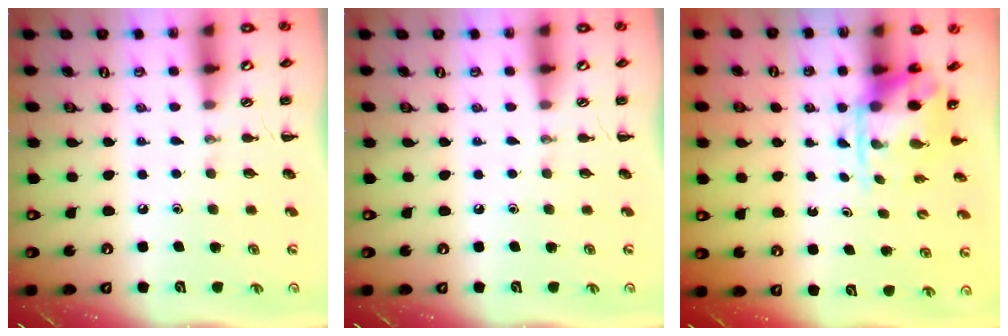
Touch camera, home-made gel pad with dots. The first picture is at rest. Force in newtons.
{"total": 0.0}
{"total": 3.8, "press": 3.7, "slide": 0.8}